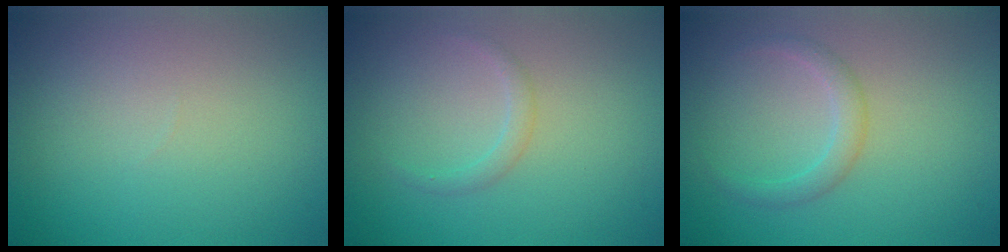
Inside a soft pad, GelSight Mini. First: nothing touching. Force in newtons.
{"total": 1.1, "press": 1.1, "slide": 0.1}
{"total": 1.7, "press": 1.7, "slide": 0.1}